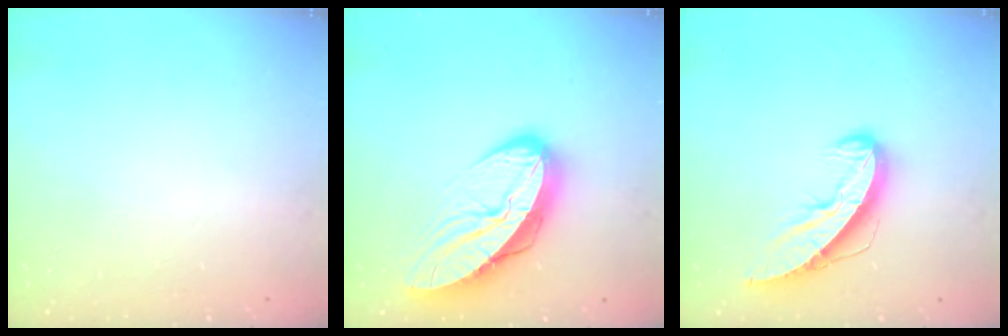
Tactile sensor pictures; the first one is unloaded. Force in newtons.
{"total": 13.4, "press": 13.3, "slide": 1.2}
{"total": 9.3, "press": 9.3, "slide": 0.9}